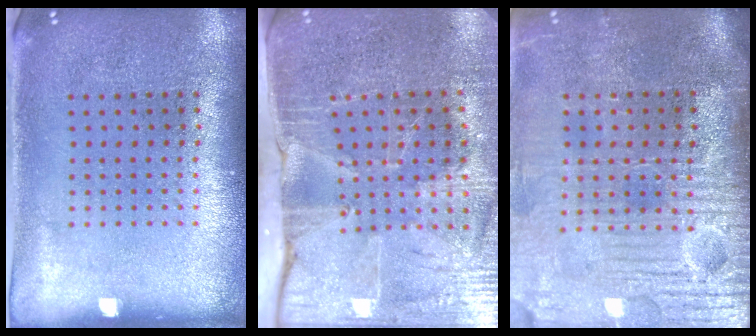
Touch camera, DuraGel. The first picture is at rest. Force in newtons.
{"total": 4.2, "press": 3.8, "slide": 1.9}
{"total": 4.6, "press": 4.1, "slide": 2.1}